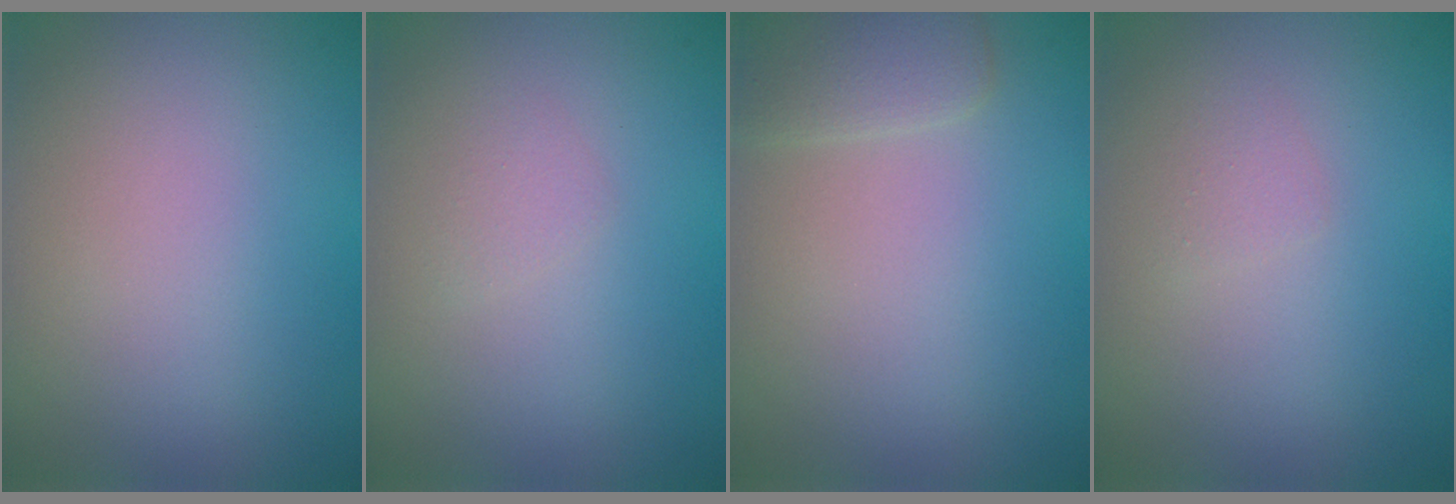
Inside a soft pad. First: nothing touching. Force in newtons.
{"total": 0.8, "press": 0.8, "slide": 0.0}
{"total": 2.1, "press": 2.1, "slide": 0.1}
{"total": 0.8, "press": 0.8, "slide": 0.0}